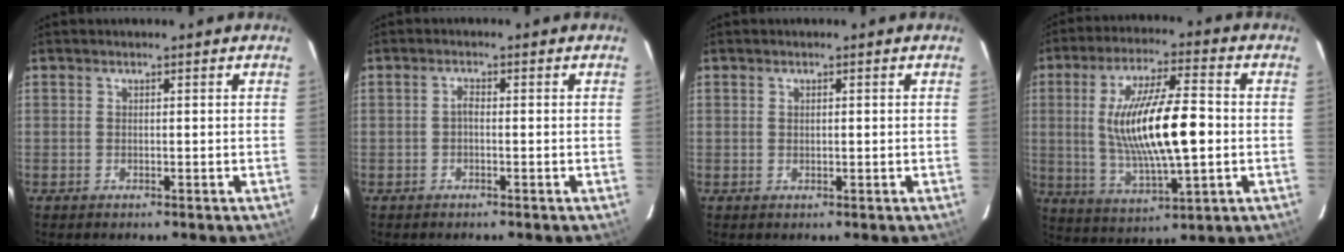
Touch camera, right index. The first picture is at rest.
{"total": 1.1, "force": [-0.4, 0.5, 0.9], "torque": [-0.016, 0.006, -0.010]}
{"total": 0.8, "force": [0.2, 0.3, 0.6], "torque": [-0.011, 0.003, 0.004]}
{"total": 17.4, "force": [-0.2, 4.6, 16.8], "torque": [-0.310, -0.004, 0.007]}